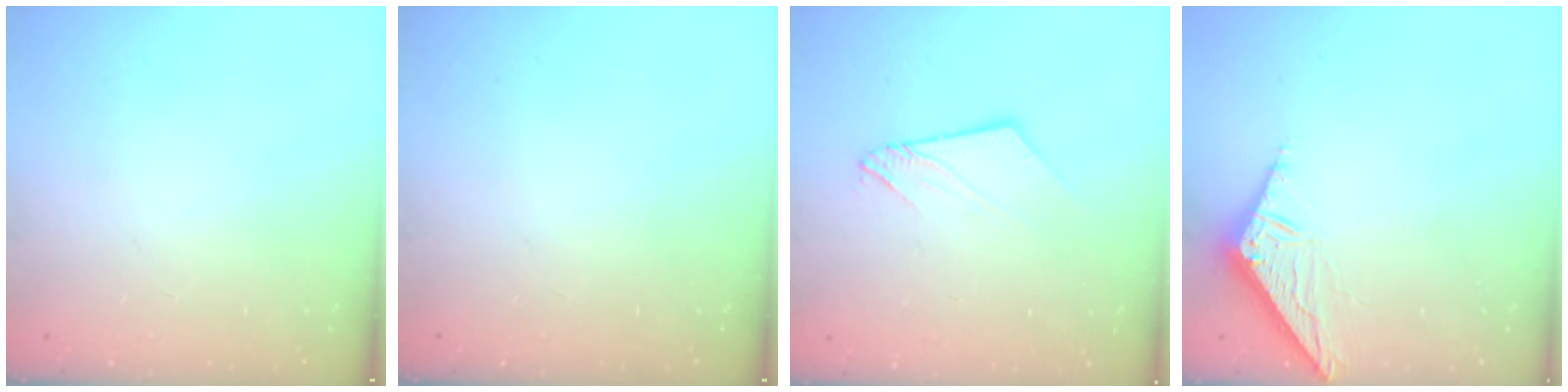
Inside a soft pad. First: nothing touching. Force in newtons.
{"total": 0.0}
{"total": 5.8, "press": 5.8, "slide": 0.3}
{"total": 8.3, "press": 8.3, "slide": 0.5}